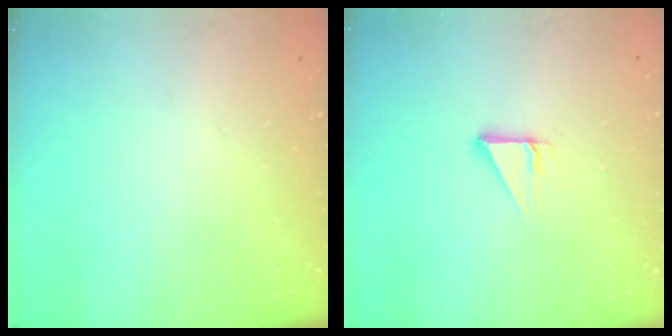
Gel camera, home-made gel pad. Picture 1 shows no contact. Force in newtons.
{"total": 3.8, "press": 3.8, "slide": 0.2}